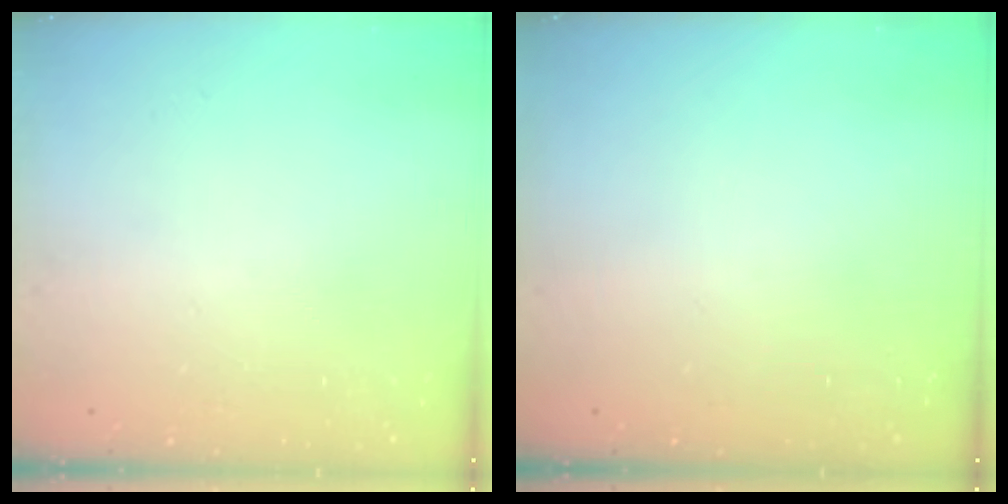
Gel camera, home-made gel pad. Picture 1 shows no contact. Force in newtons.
{"total": 0.0}